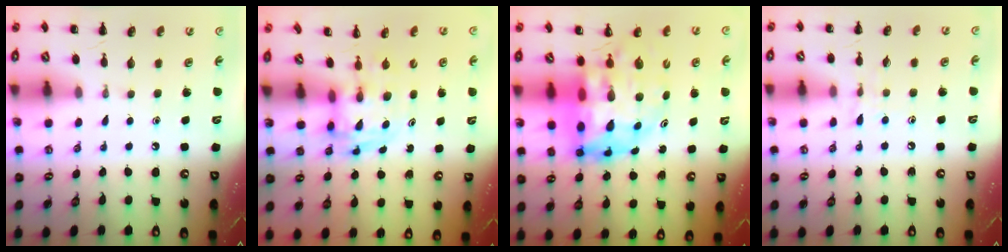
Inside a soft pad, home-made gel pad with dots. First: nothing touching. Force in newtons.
{"total": 3.4, "press": 3.4, "slide": 0.6}
{"total": 15.7, "press": 15.2, "slide": 4.3}
{"total": 5.4, "press": 5.2, "slide": 1.6}